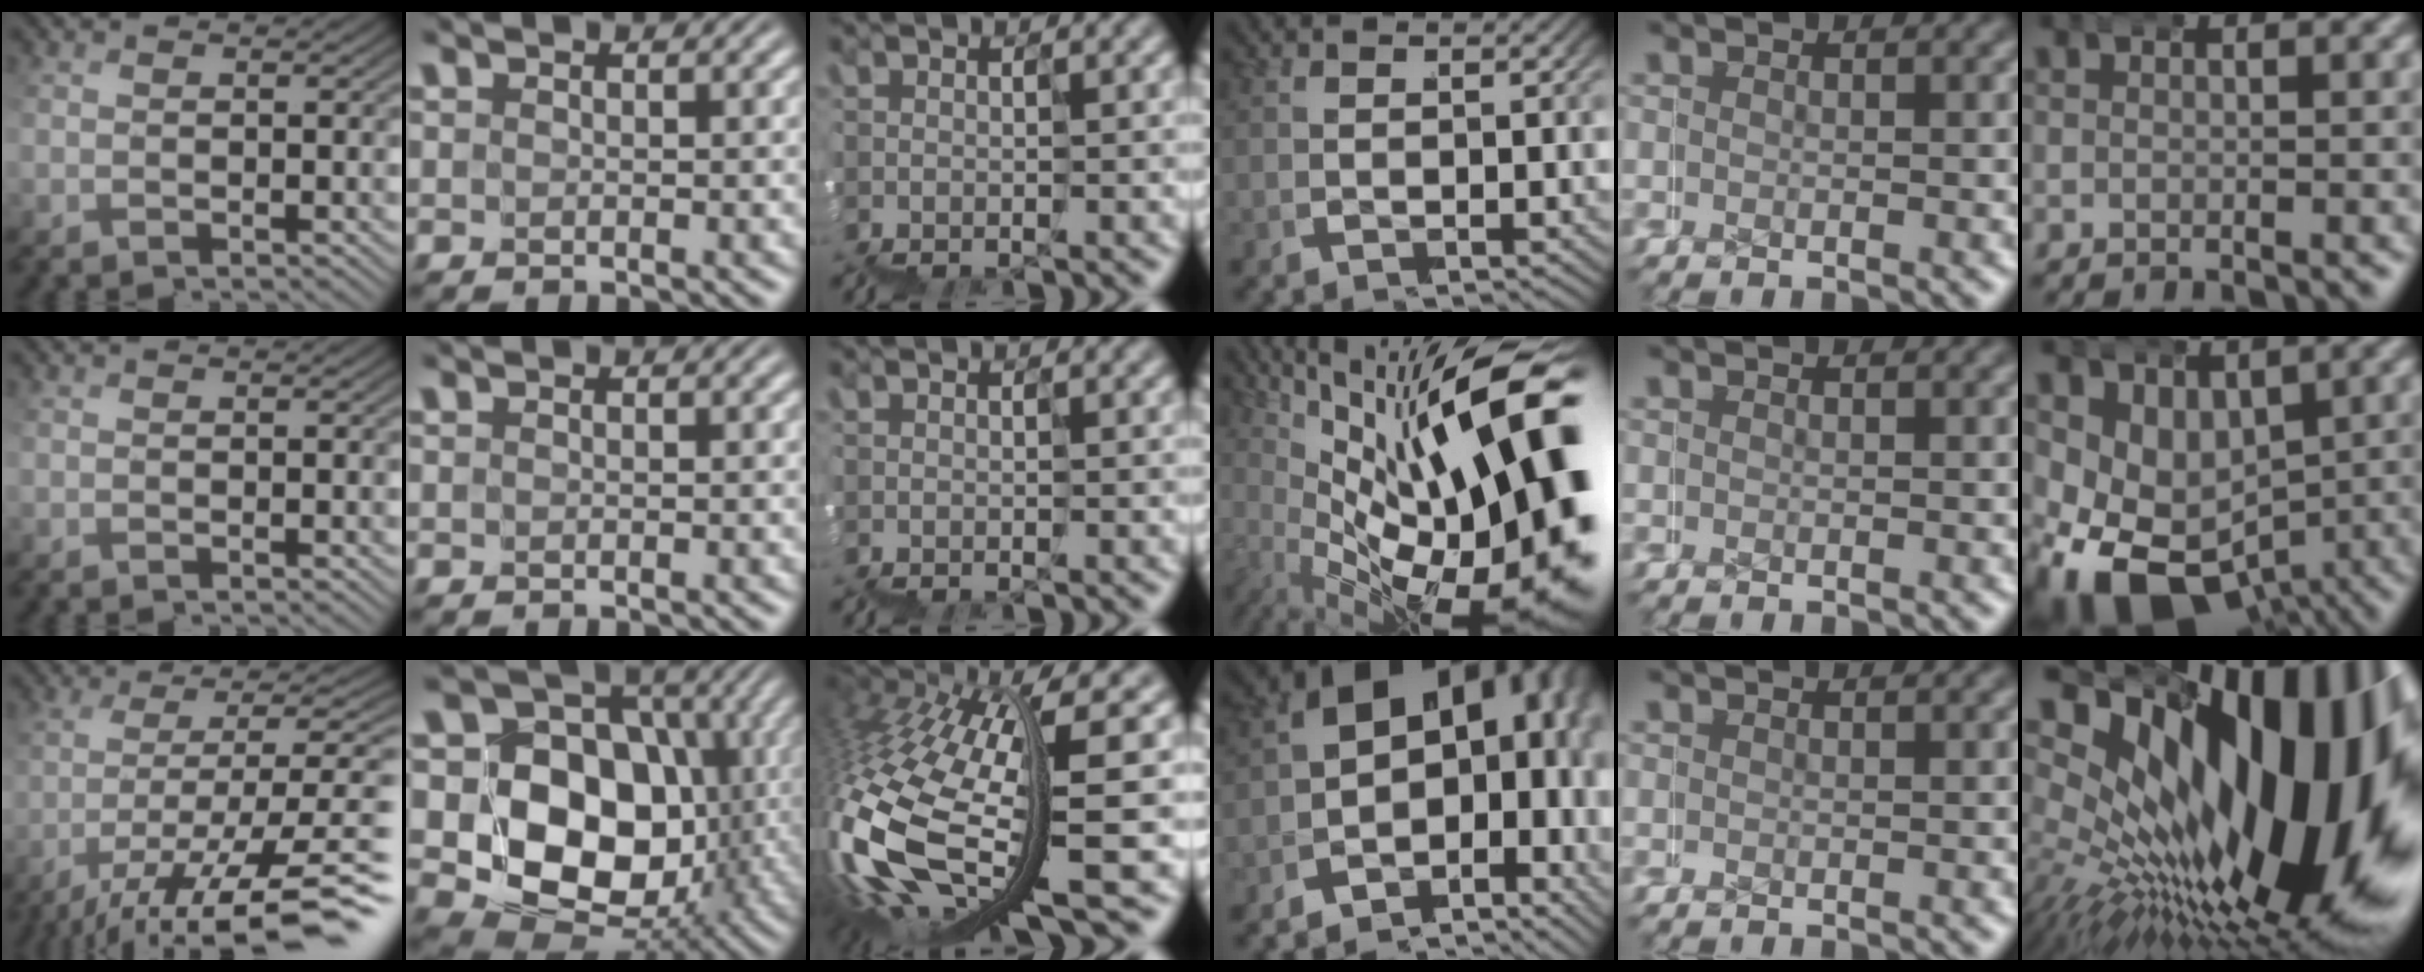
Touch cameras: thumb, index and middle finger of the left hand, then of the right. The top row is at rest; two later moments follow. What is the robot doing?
{"motion": "wrap", "object": "duck tape"}